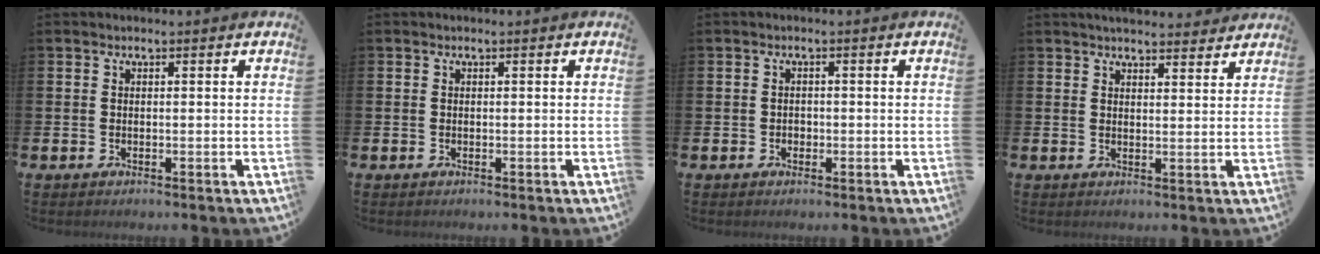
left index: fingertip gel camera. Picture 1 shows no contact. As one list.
[{"total": 0.0}, {"total": 0.9, "force": [-0.3, 0.9, 0.2], "torque": [-0.001, 0.003, -0.008]}, {"total": 3.7, "force": [3.7, 0.5, 0.3], "torque": [-0.001, -0.020, 0.065]}]